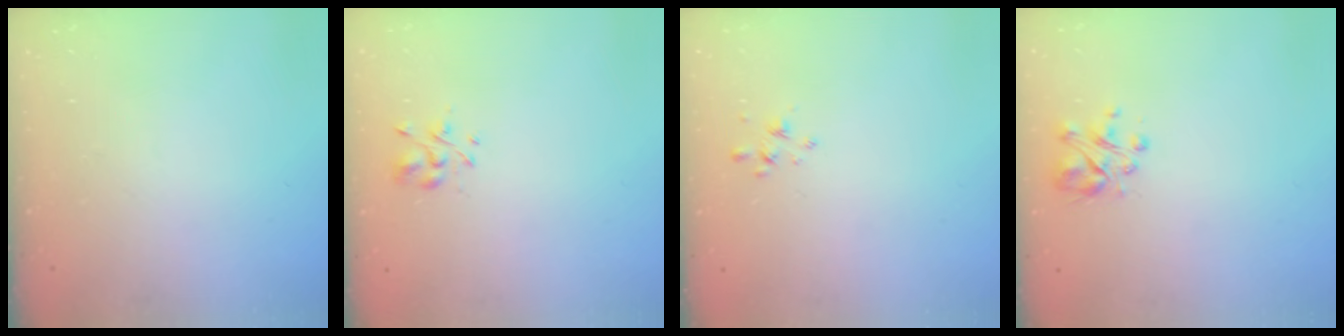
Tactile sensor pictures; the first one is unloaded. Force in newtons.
{"total": 2.1, "press": 2.0, "slide": 0.6}
{"total": 2.7, "press": 2.5, "slide": 0.9}
{"total": 3.2, "press": 3.1, "slide": 0.8}